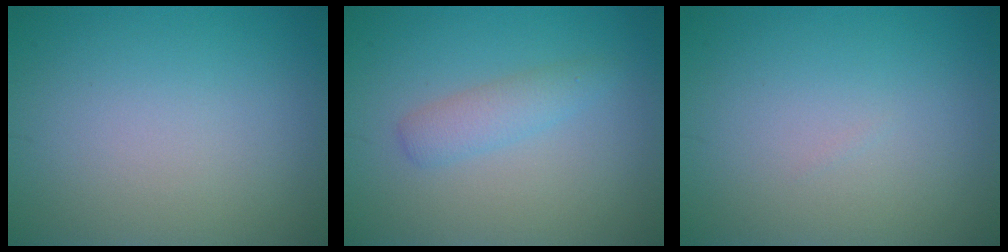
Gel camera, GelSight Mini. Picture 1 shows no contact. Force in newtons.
{"total": 2.0, "press": 2.0, "slide": 0.1}
{"total": 0.0}